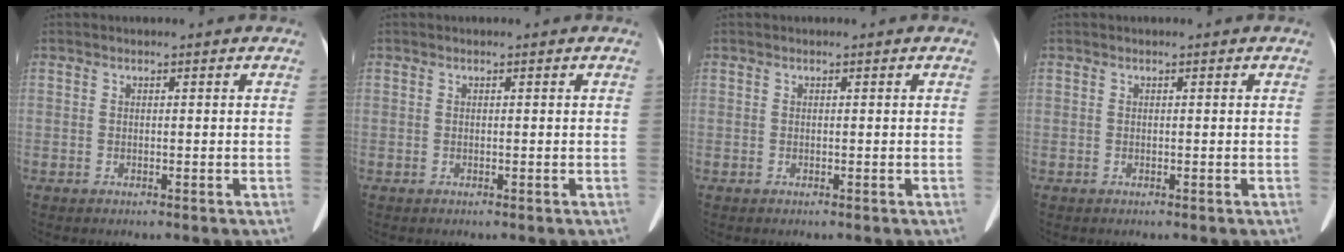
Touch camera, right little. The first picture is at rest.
{"total": 0.0}
{"total": 0.0}
{"total": 0.0}